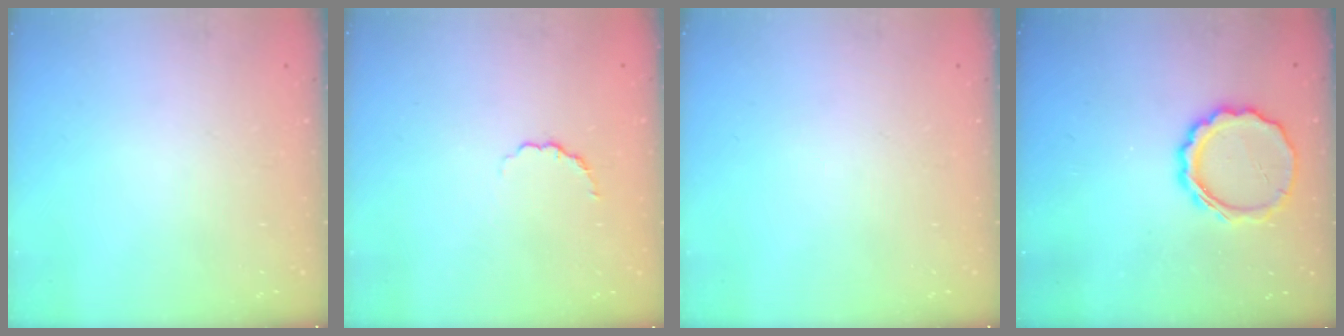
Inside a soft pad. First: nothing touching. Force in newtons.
{"total": 2.6, "press": 2.4, "slide": 1.0}
{"total": 0.0}
{"total": 11.1, "press": 10.8, "slide": 2.4}